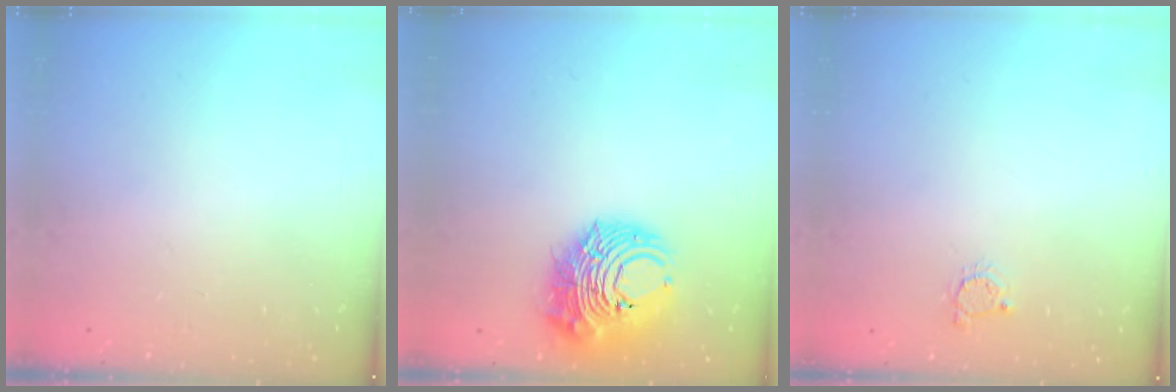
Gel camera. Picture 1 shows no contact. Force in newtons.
{"total": 12.9, "press": 12.8, "slide": 1.6}
{"total": 2.2, "press": 2.2, "slide": 0.4}